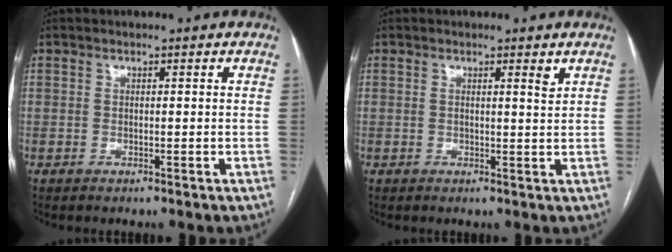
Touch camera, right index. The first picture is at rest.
{"total": 1.5, "force": [0.9, 0.0, 1.2], "torque": [-0.019, -0.004, 0.011]}